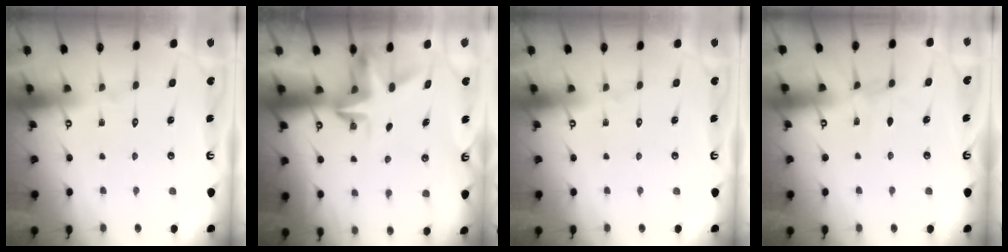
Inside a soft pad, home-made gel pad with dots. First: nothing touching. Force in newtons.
{"total": 3.1, "press": 3.0, "slide": 0.4}
{"total": 0.0}
{"total": 3.6, "press": 3.6, "slide": 0.4}